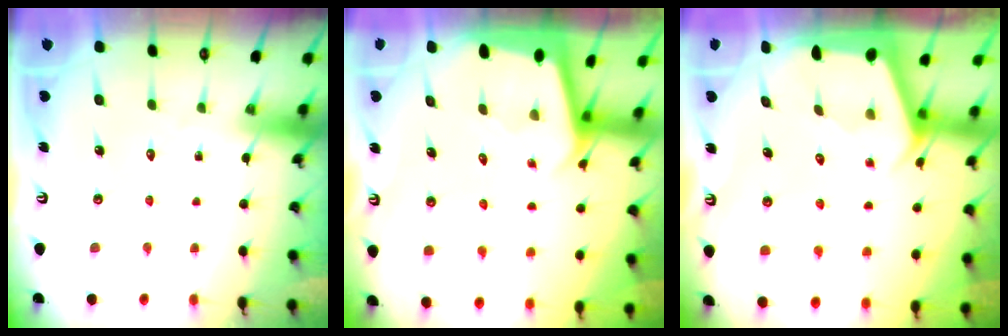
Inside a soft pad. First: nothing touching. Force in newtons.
{"total": 1.9, "press": 1.9, "slide": 0.1}
{"total": 2.3, "press": 2.3, "slide": 0.3}